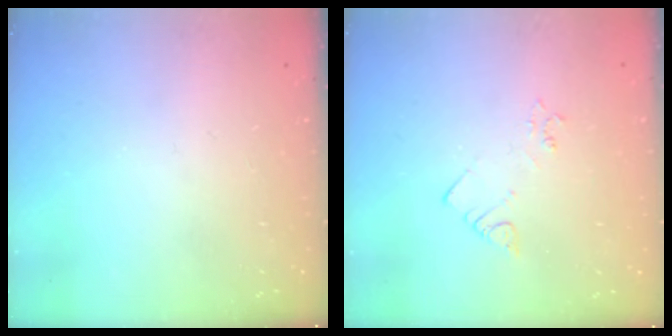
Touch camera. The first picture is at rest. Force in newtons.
{"total": 3.1, "press": 3.1, "slide": 0.5}